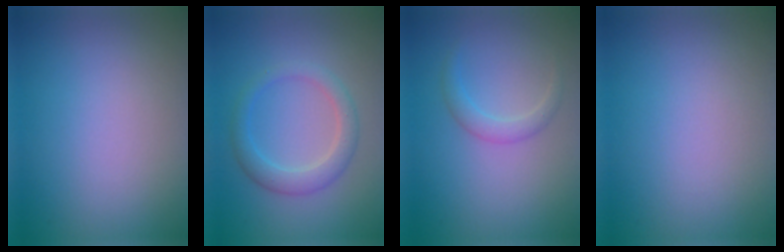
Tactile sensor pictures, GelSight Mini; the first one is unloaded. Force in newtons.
{"total": 2.9, "press": 2.9, "slide": 0.1}
{"total": 1.5, "press": 1.5, "slide": 0.1}
{"total": 0.0}